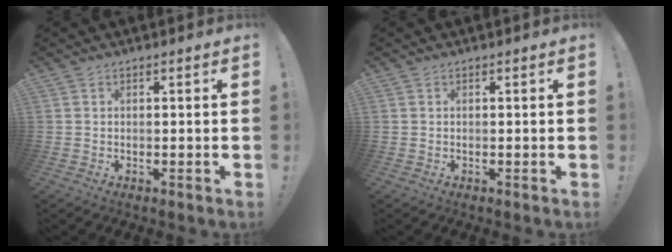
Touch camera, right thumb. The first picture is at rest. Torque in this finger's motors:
{"motor_torque": [0.00, 0.00, -0.01, 0.00, 0.00]}